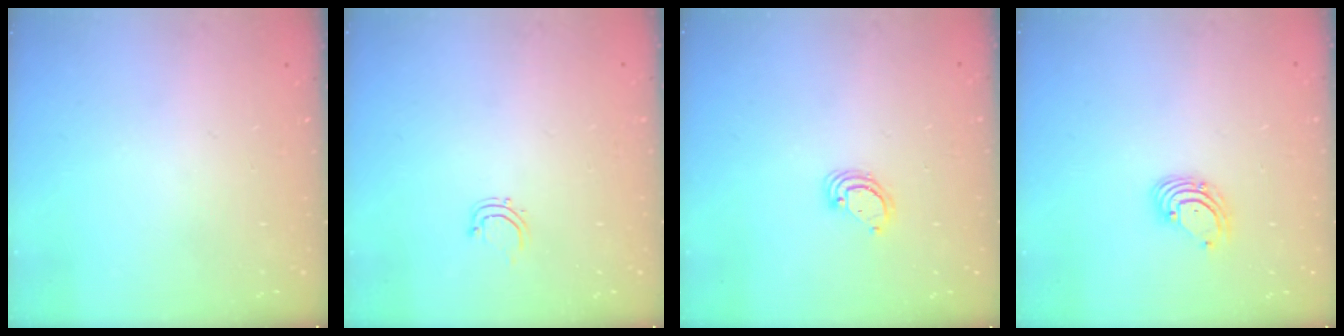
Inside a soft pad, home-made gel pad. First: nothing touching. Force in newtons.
{"total": 2.8, "press": 2.8, "slide": 0.5}
{"total": 3.9, "press": 3.9, "slide": 0.3}
{"total": 2.7, "press": 2.7, "slide": 0.3}